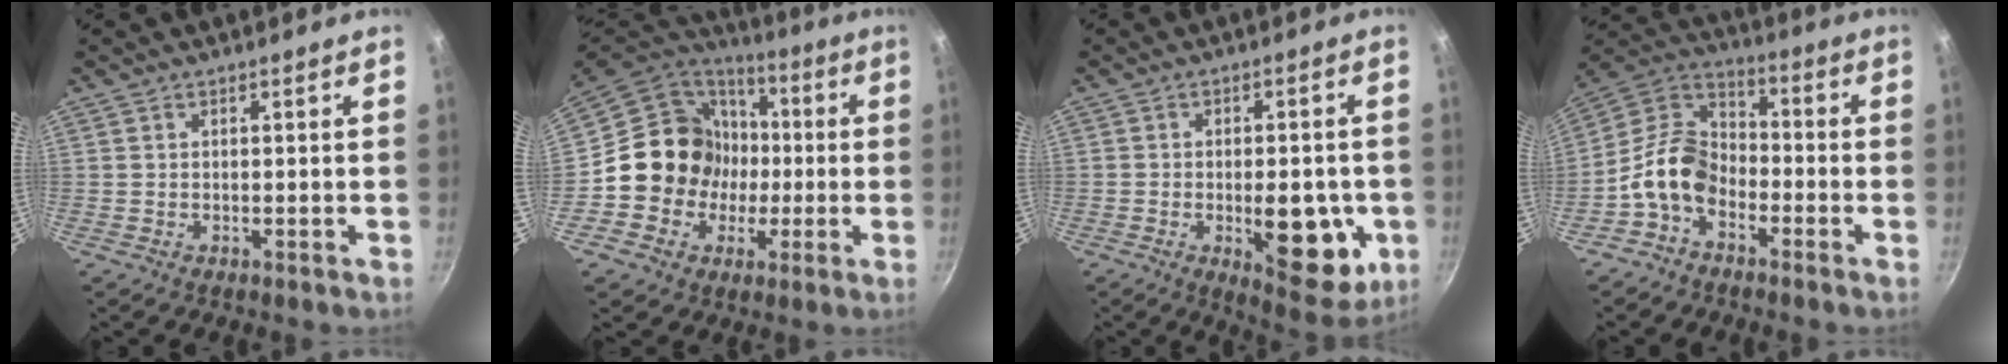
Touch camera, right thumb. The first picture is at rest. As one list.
[{"total": 17.1, "force": [-1.1, 16.1, 5.9], "torque": [-0.068, 0.038, -0.020]}, {"total": 14.4, "force": [-3.3, 6.7, 12.3], "torque": [-0.115, -0.004, -0.034]}, {"total": 11.1, "force": [-4.7, 7.7, 6.5], "torque": [-0.100, 0.059, -0.118]}]